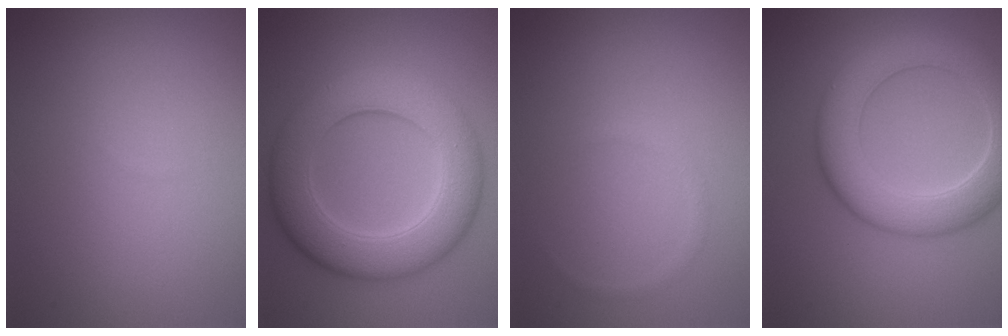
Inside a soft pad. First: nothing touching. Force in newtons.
{"total": 8.7, "press": 8.7, "slide": 0.3}
{"total": 0.6, "press": 0.6, "slide": 0.1}
{"total": 7.1, "press": 7.1, "slide": 0.3}